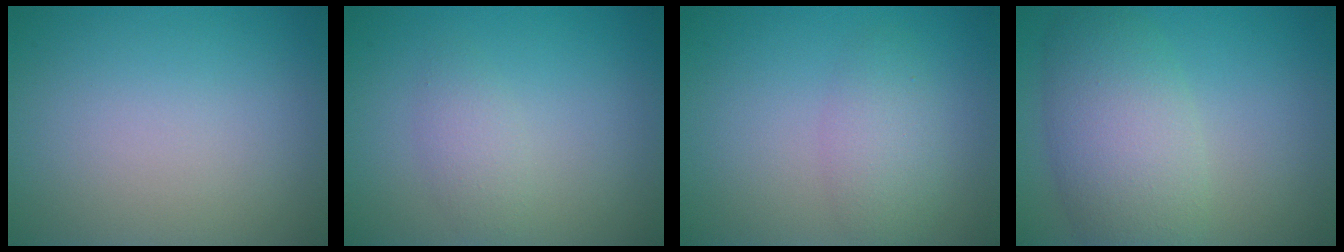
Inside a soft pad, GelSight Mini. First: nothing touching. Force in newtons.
{"total": 1.7, "press": 1.7, "slide": 0.0}
{"total": 2.6, "press": 2.6, "slide": 0.2}
{"total": 6.7, "press": 6.7, "slide": 0.2}